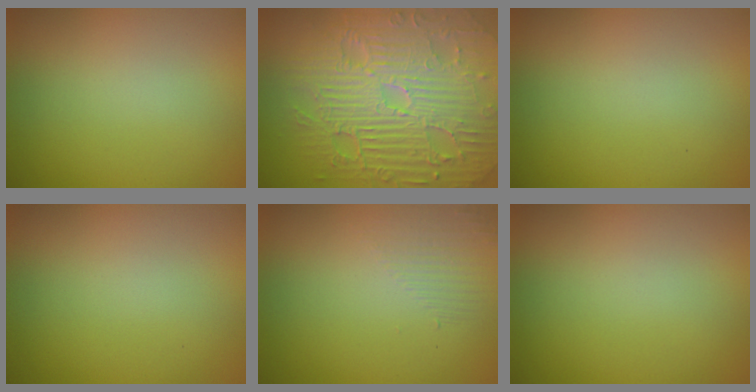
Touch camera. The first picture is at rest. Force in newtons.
{"total": 11.6, "press": 7.5, "slide": 8.9}
{"total": 0.0}
{"total": 0.0}
{"total": 1.4, "press": 0.2, "slide": 1.4}
{"total": 0.0}